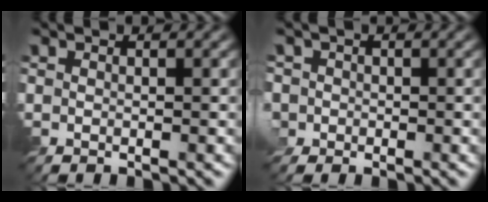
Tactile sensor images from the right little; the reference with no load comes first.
{"total": 5.0, "force": [-0.3, 4.7, 1.8], "torque": [-0.054, 0.027, -0.036]}